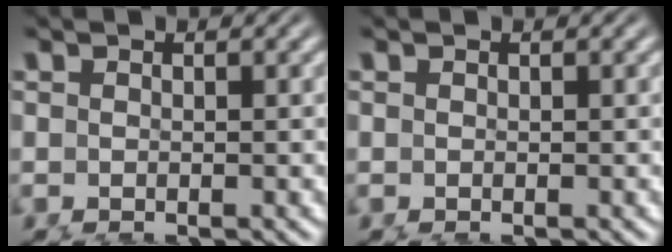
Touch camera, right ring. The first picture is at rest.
{"total": 0.0}